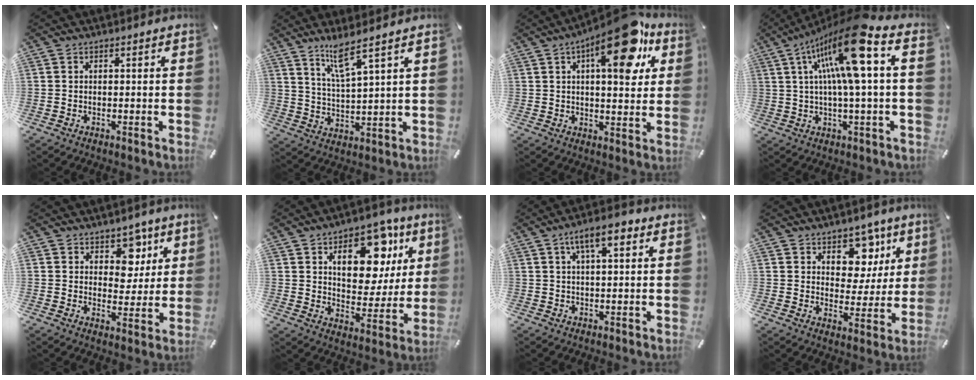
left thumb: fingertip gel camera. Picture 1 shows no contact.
{"total": 8.0, "force": [6.3, 0.5, 5.0], "torque": [-0.108, -0.021, 0.110]}
{"total": 18.5, "force": [9.5, 6.9, 14.3], "torque": [-0.198, -0.047, 0.146]}
{"total": 18.0, "force": [6.2, 2.9, 16.7], "torque": [-0.311, -0.030, 0.085]}
{"total": 8.5, "force": [4.4, 6.6, 3.2], "torque": [-0.026, -0.026, 0.074]}
{"total": 17.3, "force": [8.3, 10.4, 11.0], "torque": [-0.149, -0.035, 0.139]}
{"total": 7.5, "force": [3.3, 2.7, 6.1], "torque": [-0.109, 0.003, 0.054]}
{"total": 11.4, "force": [6.3, 8.3, 4.5], "torque": [-0.045, -0.052, 0.111]}